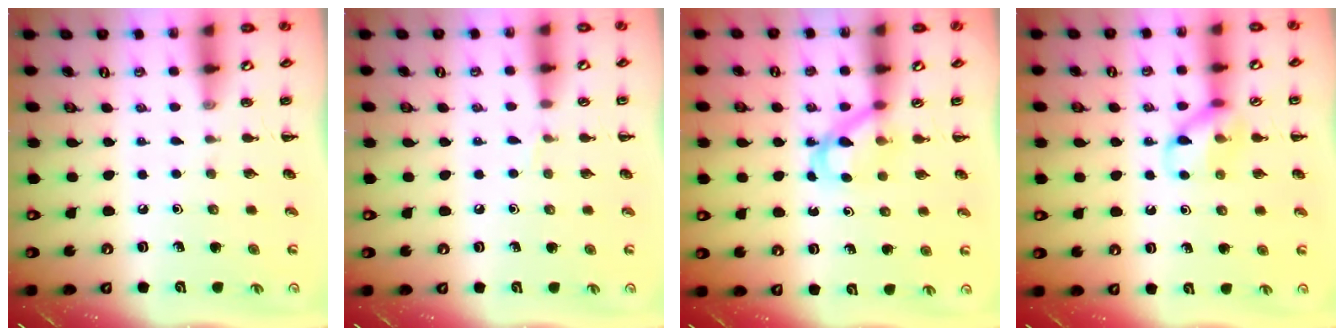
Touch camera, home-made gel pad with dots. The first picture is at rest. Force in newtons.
{"total": 3.4, "press": 3.2, "slide": 1.1}
{"total": 3.9, "press": 3.8, "slide": 1.1}
{"total": 10.1, "press": 10.0, "slide": 0.9}